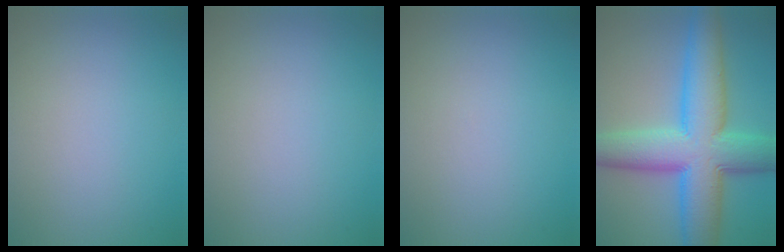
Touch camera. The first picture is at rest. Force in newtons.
{"total": 0.0}
{"total": 0.0}
{"total": 11.6, "press": 11.6, "slide": 0.2}